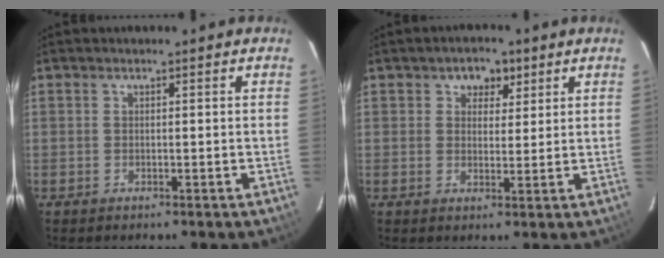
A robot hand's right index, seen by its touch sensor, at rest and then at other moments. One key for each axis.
{"total": 4.3, "fx": 2.2, "fy": 3.3, "fz": 1.7, "tx": -0.013, "ty": 0.005, "tz": 0.032}